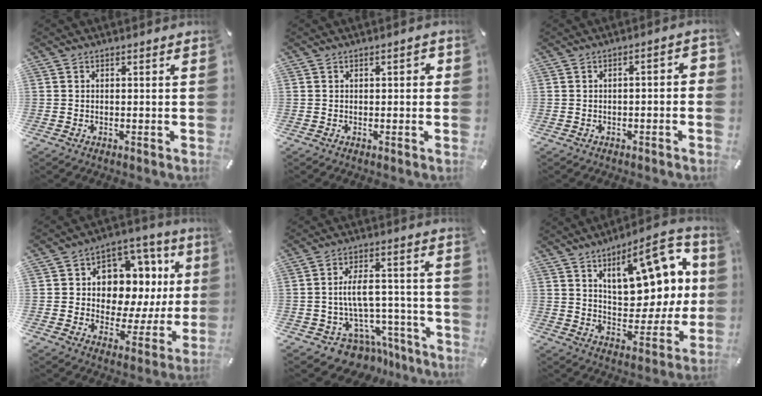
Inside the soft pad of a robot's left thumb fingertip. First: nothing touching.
{"total": 1.4, "force": [0.0, 0.8, 1.2], "torque": [-0.015, 0.003, -0.005]}
{"total": 3.3, "force": [-1.8, 1.3, 2.4], "torque": [-0.039, 0.014, -0.034]}
{"total": 12.2, "force": [4.1, 9.2, 6.9], "torque": [-0.097, -0.044, 0.078]}
{"total": 10.9, "force": [-3.8, 8.0, 6.3], "torque": [-0.098, 0.020, -0.058]}
{"total": 18.2, "force": [9.1, 8.7, 13.2], "torque": [-0.187, -0.048, 0.151]}